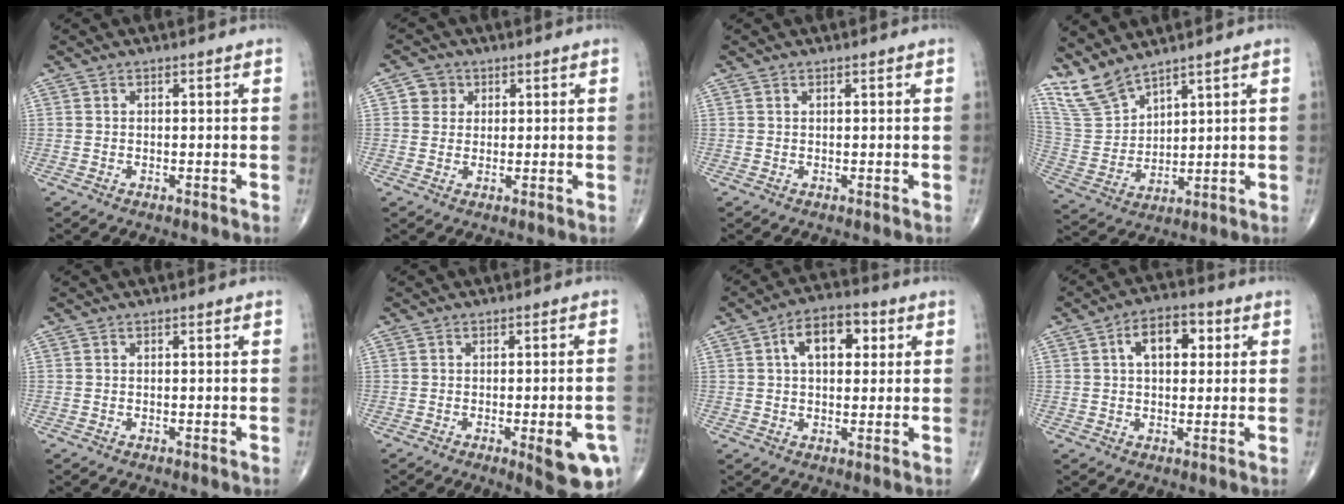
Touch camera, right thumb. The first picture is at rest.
{"total": 3.3, "force": [1.1, 3.1, 0.6], "torque": [0.011, -0.001, 0.011]}
{"total": 0.0}
{"total": 8.6, "force": [7.7, 2.5, 3.0], "torque": [-0.065, -0.040, 0.178]}
{"total": 0.0}
{"total": 9.6, "force": [-3.4, 2.6, 8.6], "torque": [-0.090, 0.000, -0.035]}
{"total": 9.4, "force": [2.7, 5.5, 7.1], "torque": [-0.090, 0.013, 0.035]}
{"total": 8.9, "force": [2.5, 5.3, 6.8], "torque": [-0.084, 0.012, 0.032]}